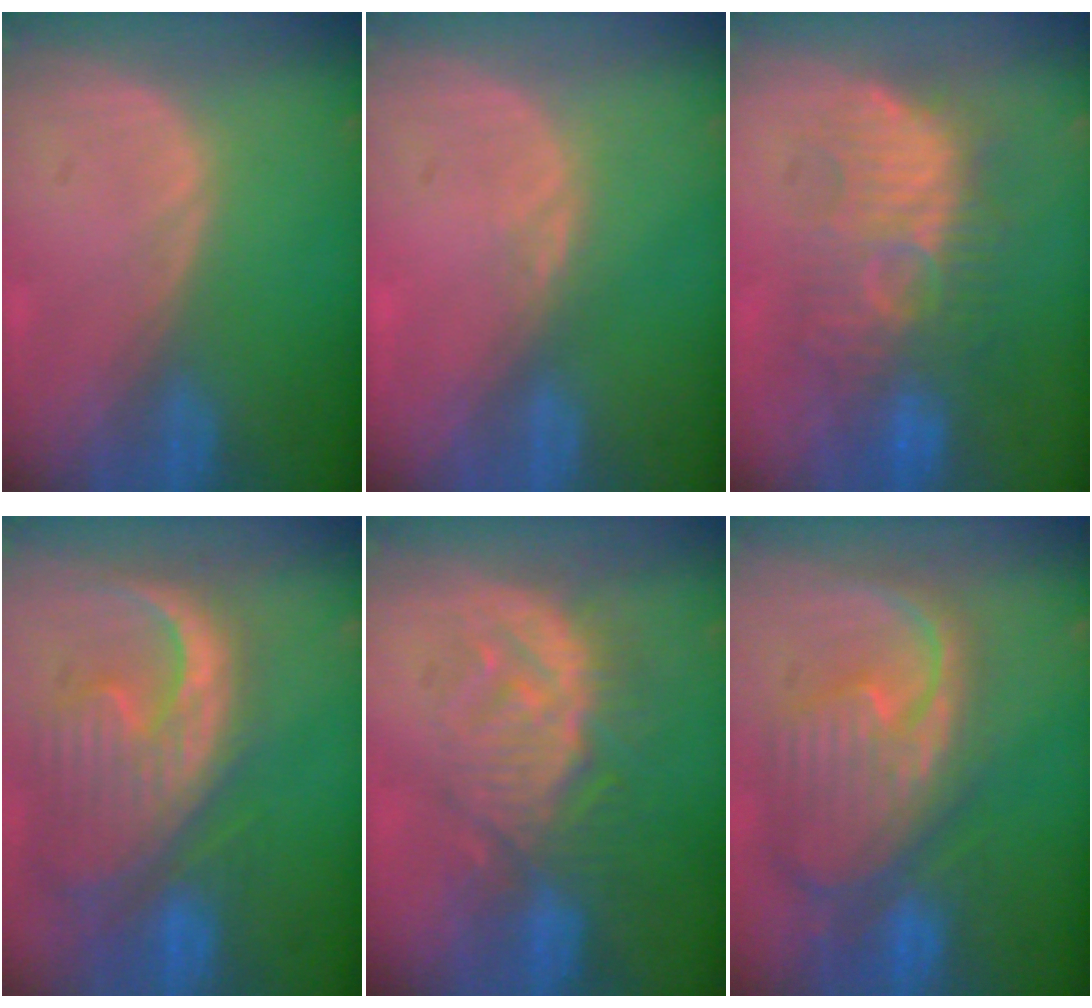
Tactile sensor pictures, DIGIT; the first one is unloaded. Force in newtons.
{"total": 1.1, "press": 1.0, "slide": 0.5}
{"total": 9.8, "press": 9.8, "slide": 0.8}
{"total": 13.4, "press": 11.5, "slide": 6.8}
{"total": 9.2, "press": 8.8, "slide": 2.6}
{"total": 12.4, "press": 10.7, "slide": 6.3}